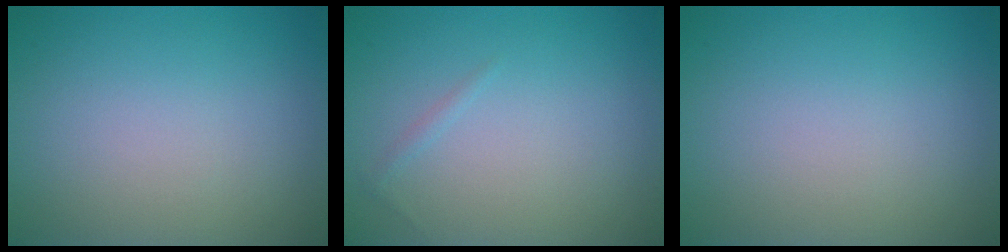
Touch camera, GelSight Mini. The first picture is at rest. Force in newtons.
{"total": 0.5, "press": 0.5, "slide": 0.0}
{"total": 0.0}